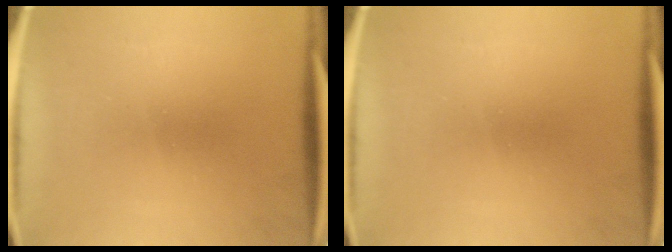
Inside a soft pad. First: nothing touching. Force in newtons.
{"total": 0.0}